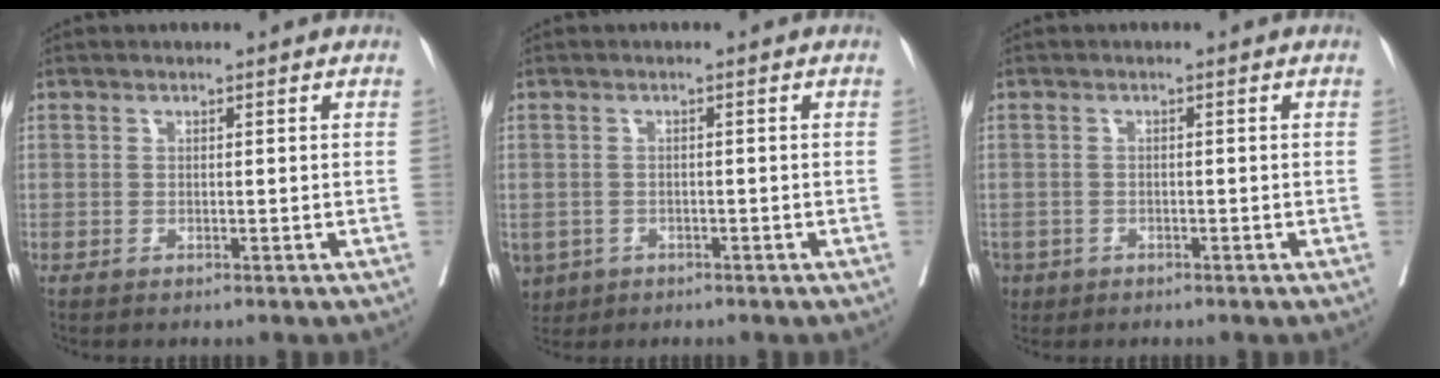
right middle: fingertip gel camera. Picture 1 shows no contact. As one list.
[{"total": 5.2, "force": [-2.7, 4.2, 1.4], "torque": [-0.030, 0.001, -0.040]}, {"total": 3.4, "force": [-2.1, 2.6, 0.7], "torque": [-0.016, 0.001, -0.035]}]